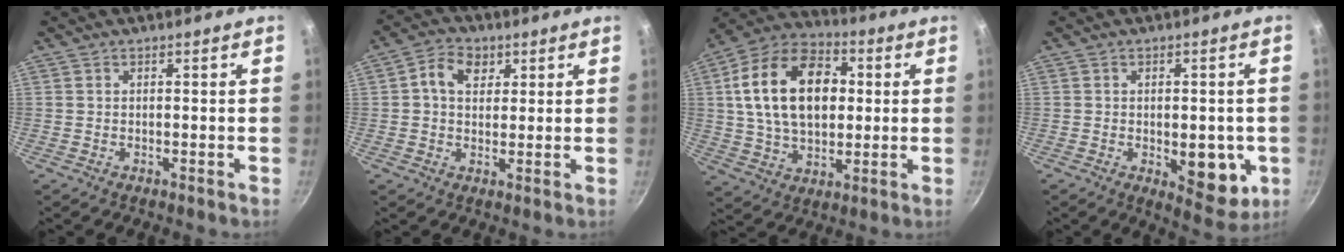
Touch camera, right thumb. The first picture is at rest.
{"total": 6.3, "force": [2.0, 4.8, 3.6], "torque": [-0.041, 0.001, 0.024]}
{"total": 20.7, "force": [3.3, 13.7, 15.2], "torque": [-0.235, 0.017, 0.047]}
{"total": 10.2, "force": [-2.0, 5.2, 8.6], "torque": [-0.077, -0.010, -0.018]}